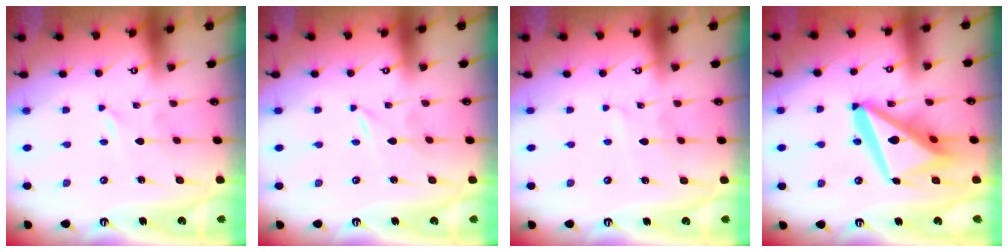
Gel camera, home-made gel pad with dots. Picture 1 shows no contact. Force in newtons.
{"total": 0.0}
{"total": 2.5, "press": 2.5, "slide": 0.3}
{"total": 18.5, "press": 18.3, "slide": 2.3}